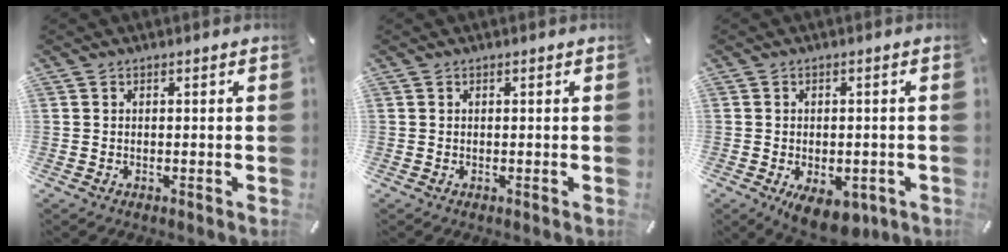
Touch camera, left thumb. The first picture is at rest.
{"total": 0.0}
{"total": 7.6, "force": [-3.2, 4.0, 5.6], "torque": [-0.092, 0.006, -0.050]}